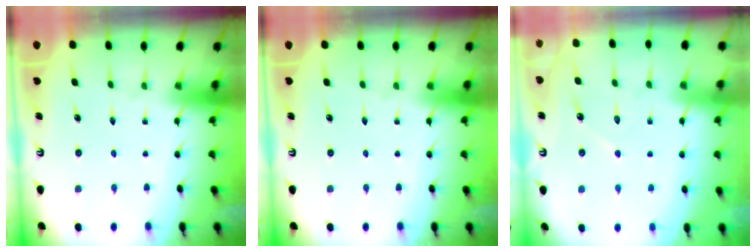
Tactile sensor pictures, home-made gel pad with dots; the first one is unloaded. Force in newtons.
{"total": 0.0}
{"total": 6.1, "press": 6.1, "slide": 0.6}